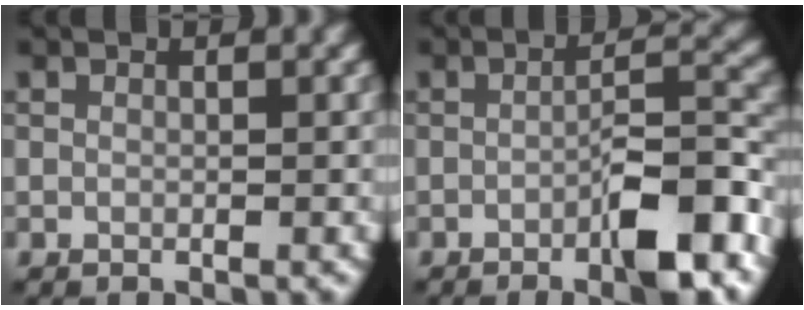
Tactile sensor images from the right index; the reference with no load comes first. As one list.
[{"total": 6.9, "force": [-3.3, 1.7, 5.8], "torque": [-0.085, 0.015, -0.049]}]